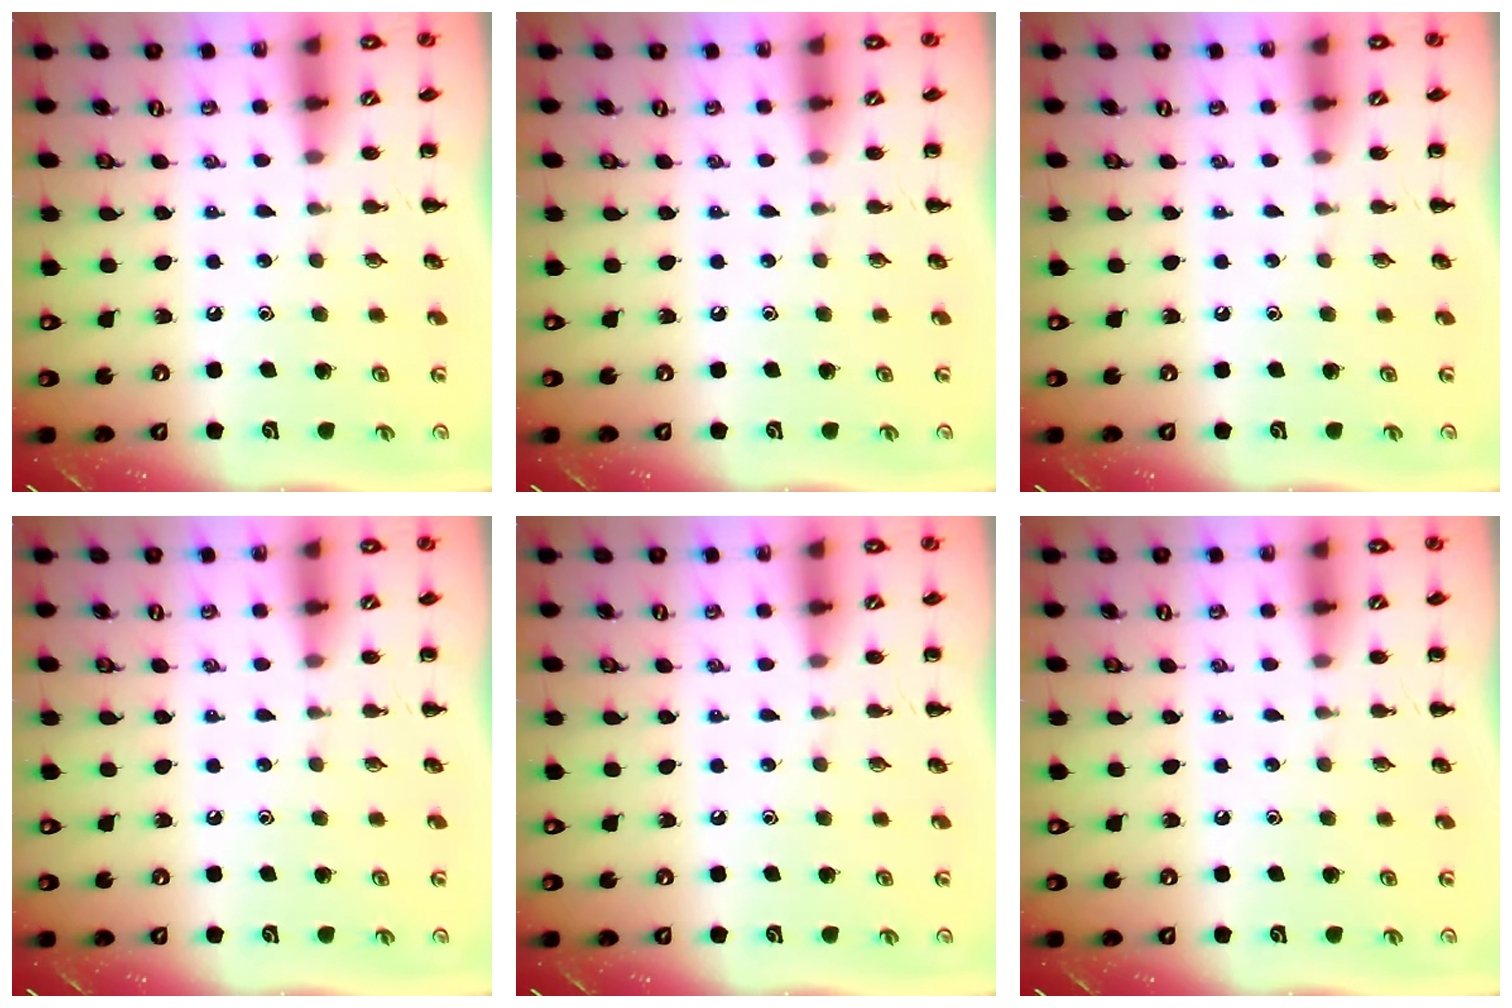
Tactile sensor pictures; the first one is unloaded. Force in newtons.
{"total": 0.0}
{"total": 0.0}
{"total": 0.0}
{"total": 0.0}
{"total": 0.0}